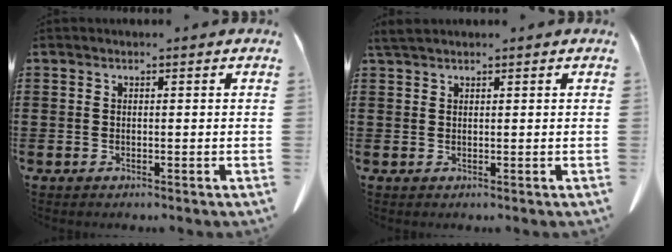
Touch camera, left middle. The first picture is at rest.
{"total": 1.6, "force": [1.3, 0.2, 0.8], "torque": [-0.020, -0.001, 0.026]}